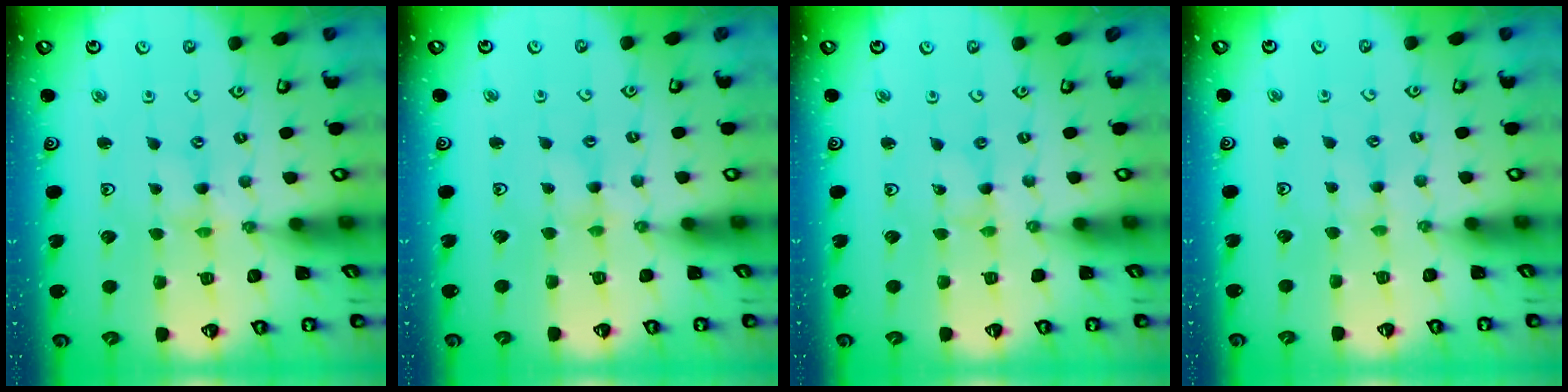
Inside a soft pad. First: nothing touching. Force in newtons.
{"total": 2.3, "press": 2.3, "slide": 0.3}
{"total": 0.0}
{"total": 1.0, "press": 1.0, "slide": 0.2}